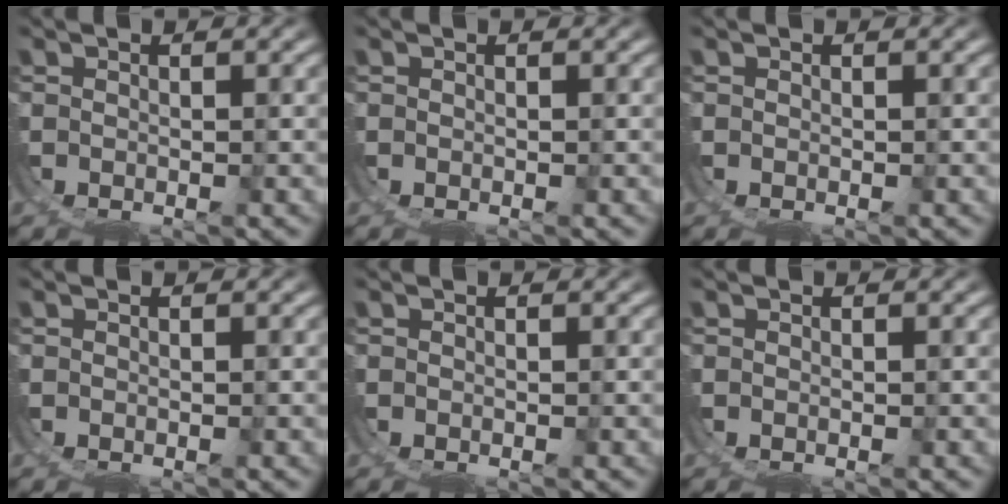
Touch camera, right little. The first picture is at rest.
{"total": 0.0}
{"total": 0.0}
{"total": 0.0}
{"total": 0.0}
{"total": 0.0}